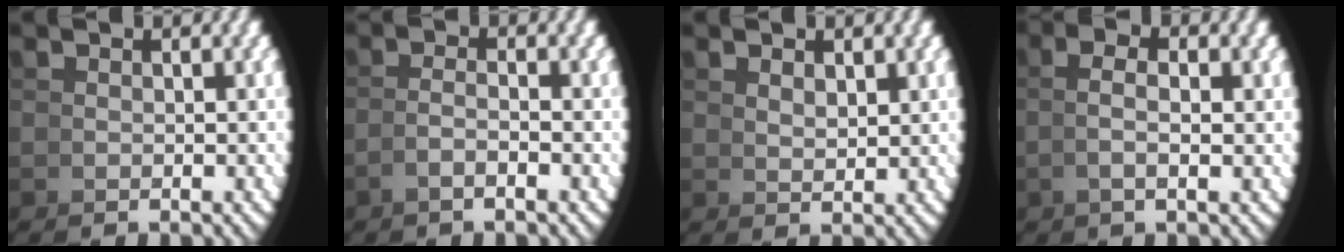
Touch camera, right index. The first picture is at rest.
{"total": 1.7, "force": [-0.9, -1.1, 0.9], "torque": [-0.012, 0.001, -0.016]}
{"total": 1.9, "force": [1.6, -1.1, 0.1], "torque": [0.006, -0.002, 0.041]}
{"total": 2.3, "force": [0.8, -0.3, 2.2], "torque": [-0.040, 0.007, 0.013]}